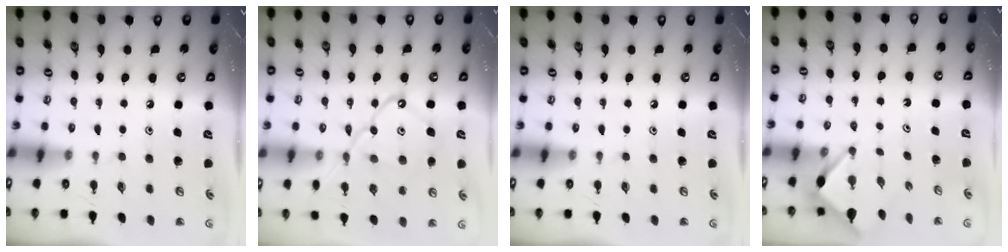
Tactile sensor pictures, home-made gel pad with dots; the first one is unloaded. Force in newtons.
{"total": 14.6, "press": 14.5, "slide": 1.2}
{"total": 0.0}
{"total": 3.6, "press": 3.5, "slide": 0.3}